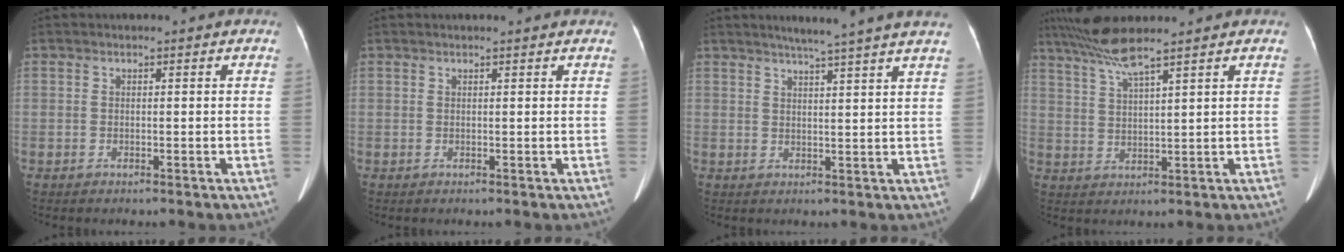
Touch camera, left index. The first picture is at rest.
{"total": 2.1, "force": [2.0, 0.0, 0.7], "torque": [-0.008, 0.011, 0.019]}
{"total": 10.0, "force": [8.3, -1.3, 5.4], "torque": [-0.071, 0.011, 0.091]}
{"total": 5.9, "force": [5.0, -1.0, 2.9], "torque": [-0.070, 0.004, 0.103]}